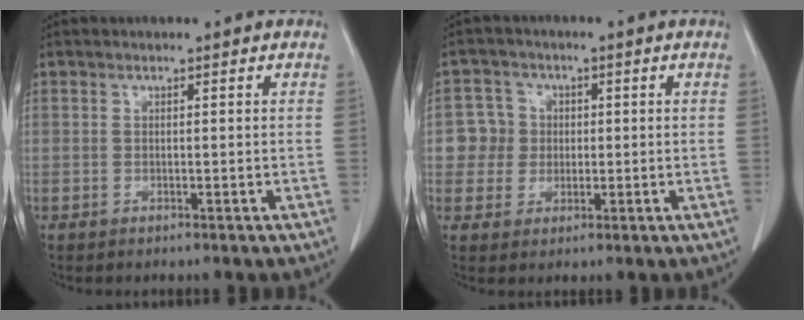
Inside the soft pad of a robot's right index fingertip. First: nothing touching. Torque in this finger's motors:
{"motor_torque": [-0.05, 0.04, 0.00, -0.01]}